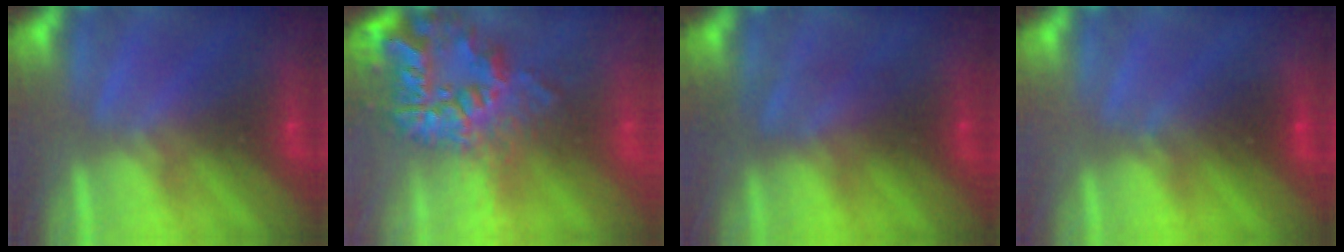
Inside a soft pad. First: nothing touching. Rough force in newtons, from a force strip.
{"total": 8.2}
{"total": 2.4}
{"total": 2.8}